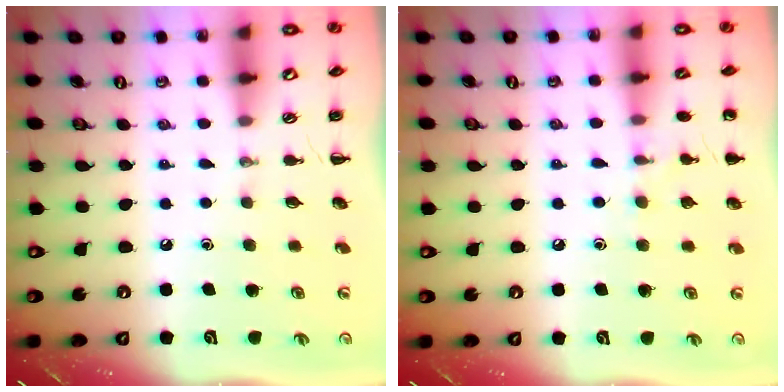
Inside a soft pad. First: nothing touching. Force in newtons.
{"total": 7.0, "press": 6.8, "slide": 1.8}